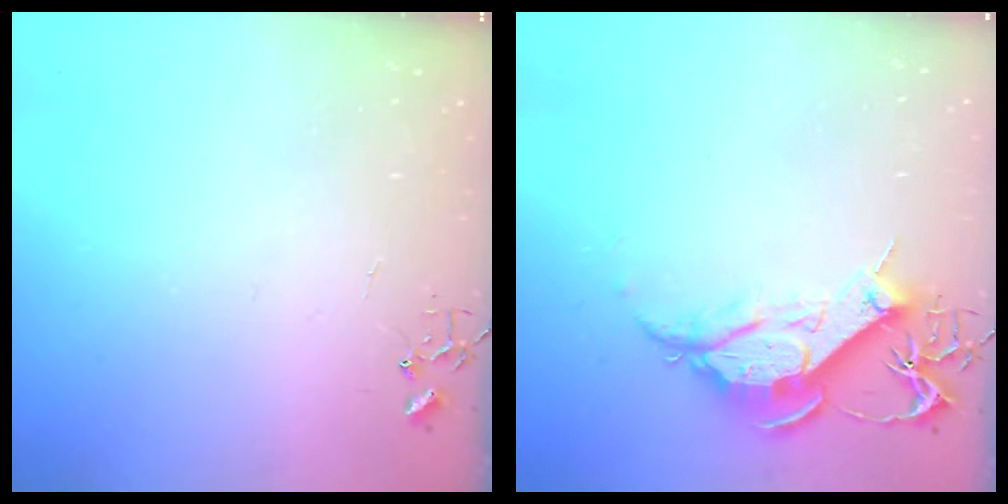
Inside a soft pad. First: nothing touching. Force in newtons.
{"total": 12.5, "press": 12.4, "slide": 1.3}